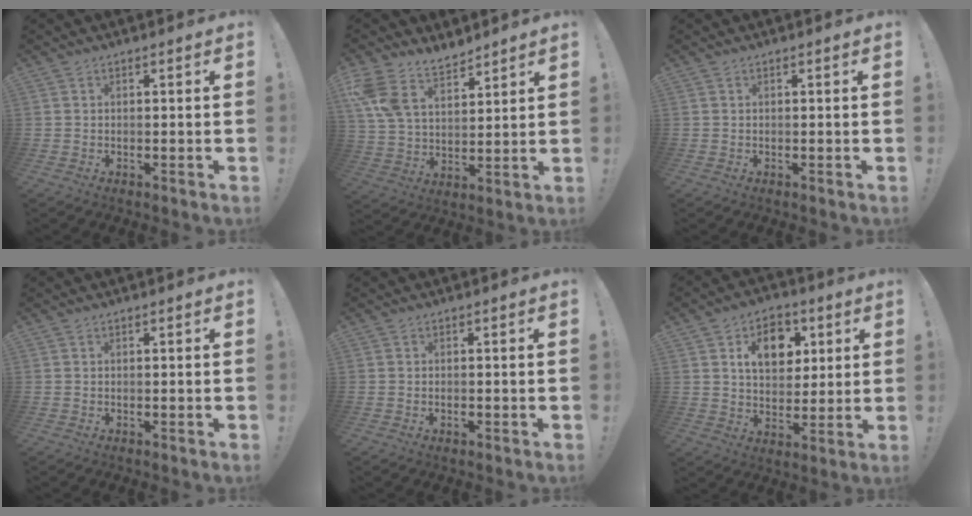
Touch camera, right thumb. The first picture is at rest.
{"total": 12.8, "force": [9.1, 7.0, 5.6], "torque": [-0.115, -0.045, 0.181]}
{"total": 0.0}
{"total": 0.0}
{"total": 0.5, "force": [-0.4, 0.3, 0.2], "torque": [-0.002, 0.000, -0.006]}
{"total": 12.5, "force": [5.1, 9.1, 6.8], "torque": [-0.092, -0.014, 0.094]}